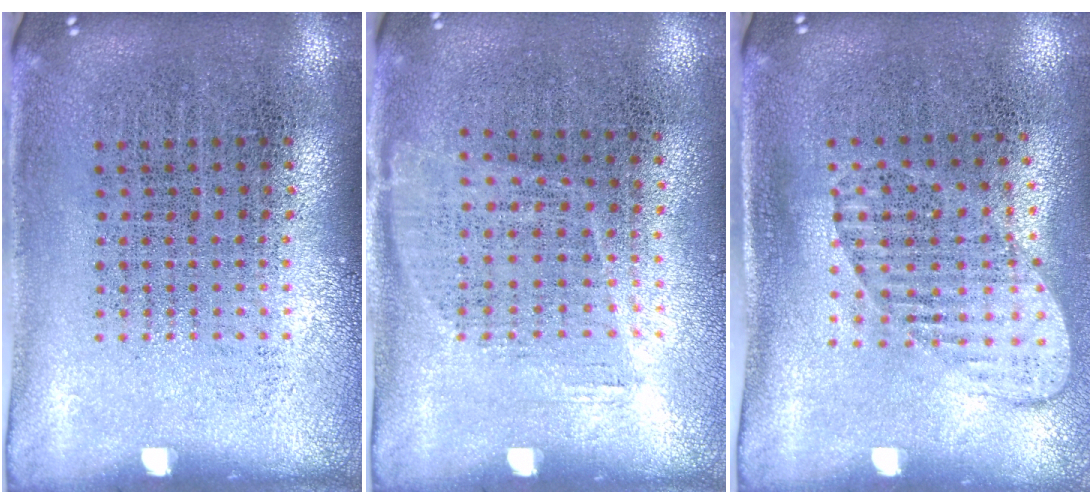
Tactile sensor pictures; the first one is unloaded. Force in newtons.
{"total": 1.1, "press": 0.9, "slide": 0.7}
{"total": 1.5, "press": 1.2, "slide": 0.8}